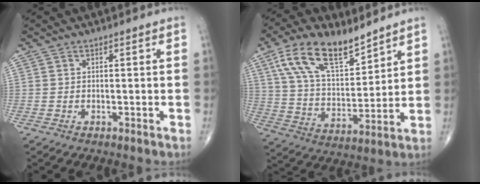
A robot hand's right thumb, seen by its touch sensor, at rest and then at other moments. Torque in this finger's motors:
{"motor_torque": [0.24, 1.19, 1.55, 1.22, 0.43]}